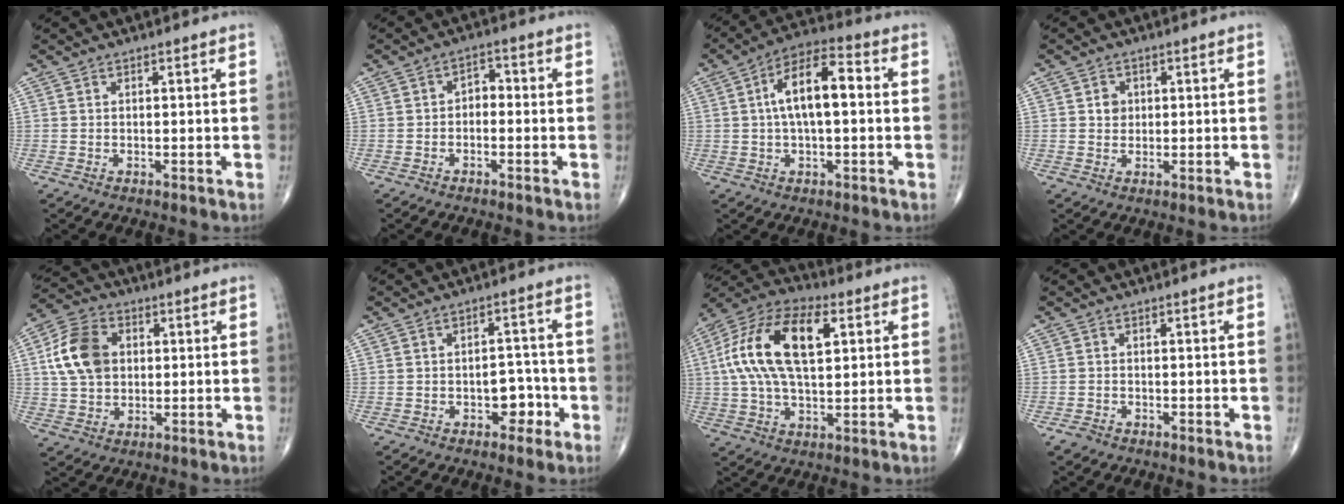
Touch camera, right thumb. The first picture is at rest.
{"total": 3.0, "force": [-0.8, 2.0, 2.1], "torque": [-0.020, 0.020, -0.023]}
{"total": 11.5, "force": [1.2, 4.9, 10.4], "torque": [-0.183, 0.031, 0.011]}
{"total": 2.3, "force": [0.5, 2.1, 1.0], "torque": [-0.002, 0.001, 0.008]}
{"total": 11.5, "force": [1.9, 8.4, 7.7], "torque": [-0.130, 0.011, 0.033]}
{"total": 5.1, "force": [-2.1, 3.3, 3.3], "torque": [-0.017, 0.026, -0.031]}
{"total": 19.1, "force": [4.1, 9.5, 16.0], "torque": [-0.310, 0.020, 0.064]}
{"total": 1.5, "force": [-1.1, 0.9, 0.5], "torque": [-0.009, 0.002, -0.021]}